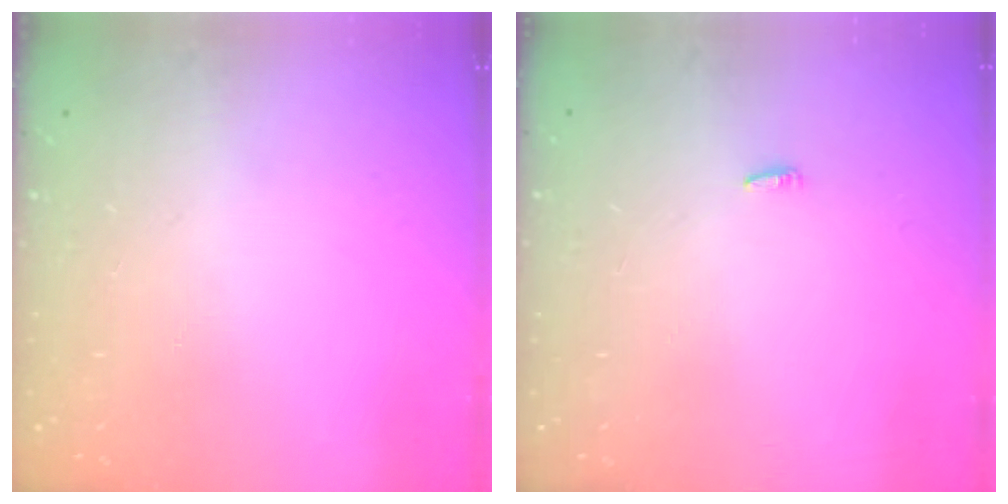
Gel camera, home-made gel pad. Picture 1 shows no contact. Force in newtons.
{"total": 2.1, "press": 1.9, "slide": 0.7}